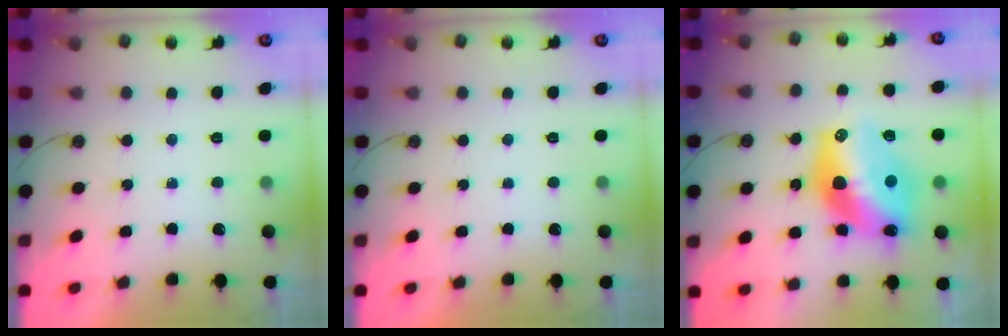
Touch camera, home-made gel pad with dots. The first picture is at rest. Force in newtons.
{"total": 0.0}
{"total": 18.4, "press": 18.3, "slide": 1.4}